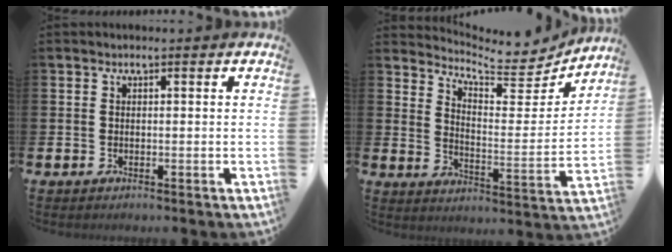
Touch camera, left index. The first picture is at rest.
{"total": 6.5, "force": [6.3, 1.5, 1.0], "torque": [-0.035, -0.065, 0.103]}